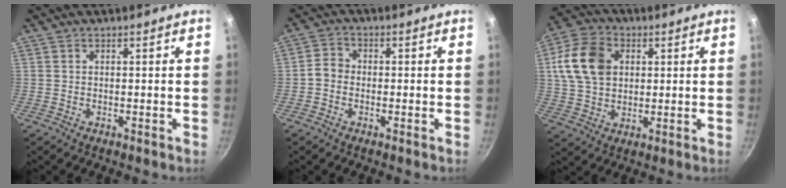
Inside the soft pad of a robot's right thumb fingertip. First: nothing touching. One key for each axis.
{"total": 3.0, "fx": -0.9, "fy": 2.5, "fz": 1.4, "tx": -0.020, "ty": 0.016, "tz": -0.028}
{"total": 13.4, "fx": 3.0, "fy": 9.8, "fz": 8.5, "tx": -0.145, "ty": 0.006, "tz": 0.050}